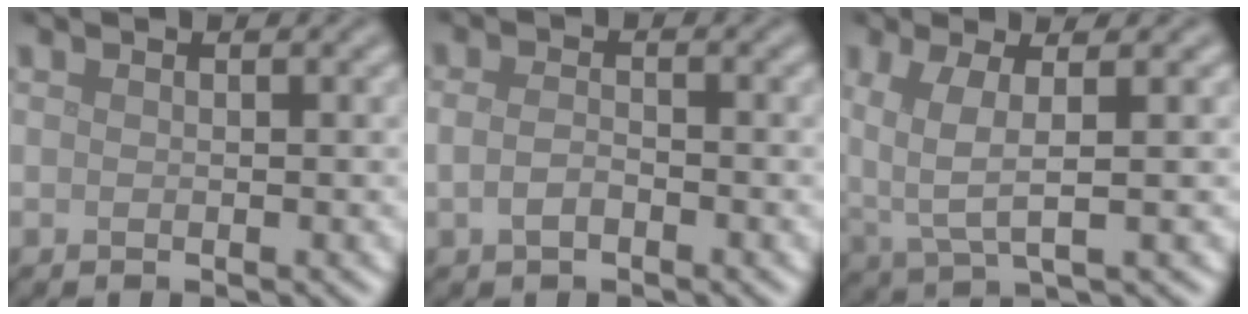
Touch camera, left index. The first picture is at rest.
{"total": 1.5, "force": [-0.6, 0.8, 1.2], "torque": [-0.027, -0.001, -0.016]}
{"total": 3.9, "force": [1.0, 1.1, 3.6], "torque": [-0.085, -0.005, 0.020]}